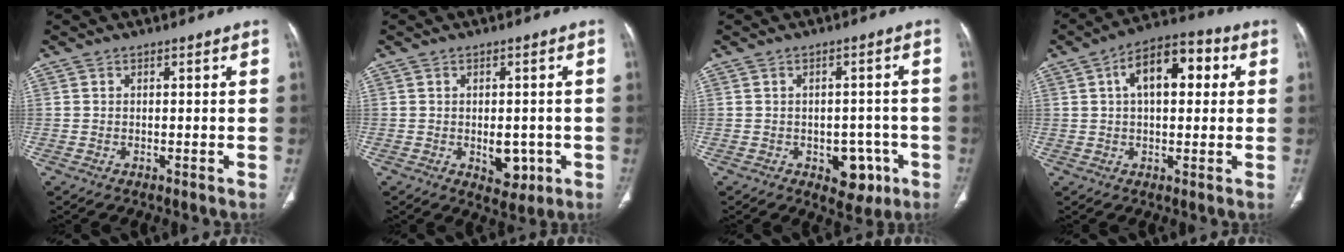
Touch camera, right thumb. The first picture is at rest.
{"total": 5.7, "force": [-1.3, 3.6, 4.3], "torque": [-0.034, -0.002, -0.006]}
{"total": 7.0, "force": [-2.8, 4.6, 4.5], "torque": [-0.022, 0.013, -0.027]}
{"total": 12.3, "force": [3.2, 6.5, 9.9], "torque": [-0.136, 0.026, 0.042]}